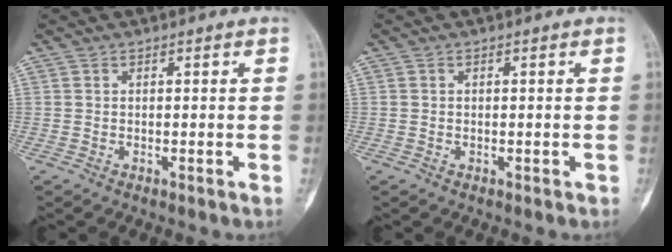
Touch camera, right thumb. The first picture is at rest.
{"total": 0.5, "force": [-0.2, 0.5, 0.0], "torque": [0.008, 0.005, -0.005]}